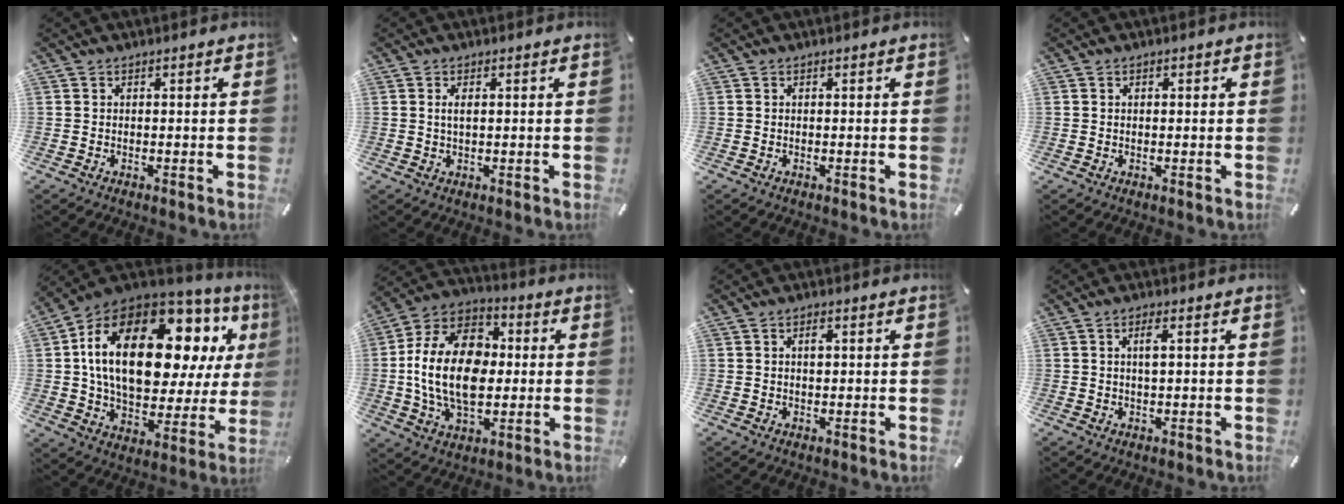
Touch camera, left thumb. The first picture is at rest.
{"total": 2.2, "force": [0.4, 0.8, 2.0], "torque": [-0.041, 0.003, 0.005]}
{"total": 0.0}
{"total": 0.8, "force": [0.0, 0.5, 0.6], "torque": [-0.011, 0.002, -0.001]}
{"total": 27.1, "force": [8.6, 14.7, 21.0], "torque": [-0.387, -0.033, 0.145]}
{"total": 19.9, "force": [-1.0, 13.9, 14.2], "torque": [-0.300, 0.013, -0.024]}
{"total": 2.2, "force": [0.4, 1.3, 1.7], "torque": [-0.021, -0.001, 0.003]}
{"total": 3.1, "force": [0.7, 1.0, 2.9], "torque": [-0.060, 0.006, 0.009]}